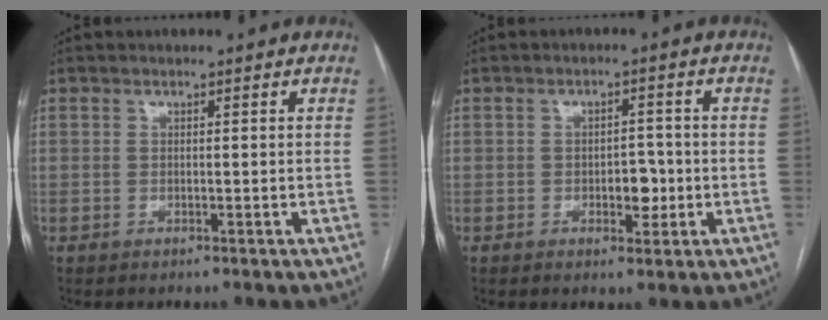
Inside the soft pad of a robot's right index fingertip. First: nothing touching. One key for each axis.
{"total": 3.8, "fx": -0.8, "fy": 2.1, "fz": 3.1, "tx": -0.038, "ty": 0.006, "tz": -0.008}